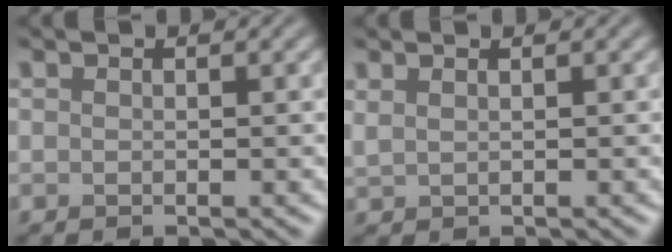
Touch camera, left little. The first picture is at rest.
{"total": 1.2, "force": [0.9, 0.5, 0.6], "torque": [-0.014, -0.001, 0.016]}